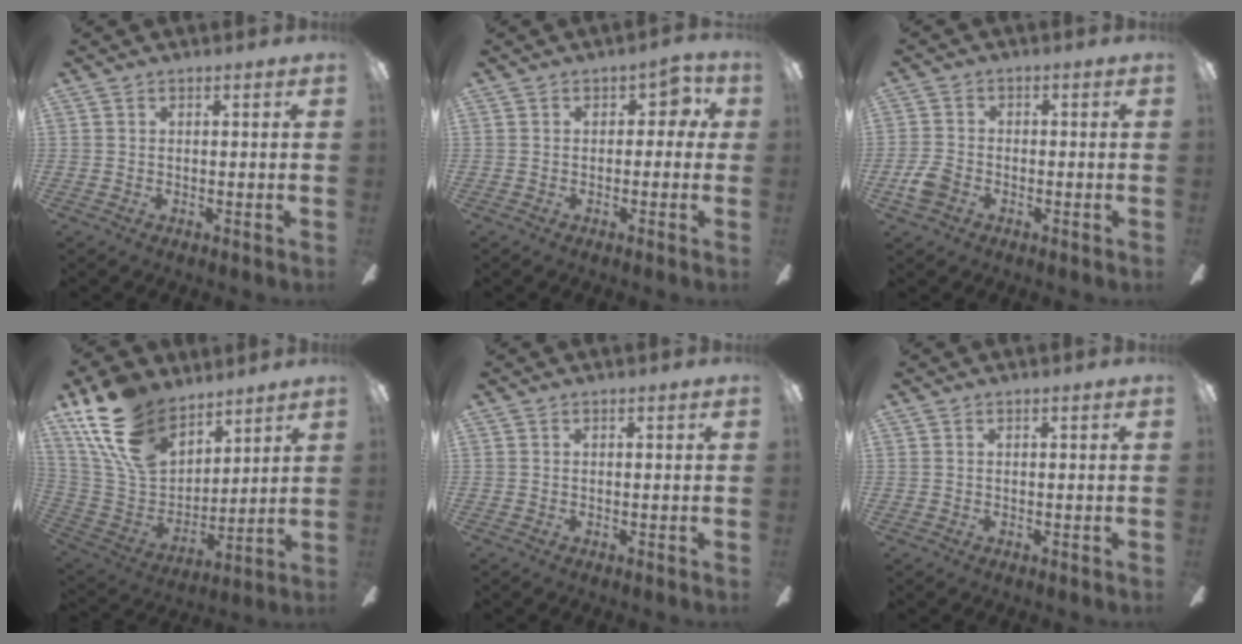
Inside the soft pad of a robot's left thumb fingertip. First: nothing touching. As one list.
[{"total": 3.9, "force": [0.5, 2.7, 2.7], "torque": [-0.038, 0.006, 0.005]}, {"total": 4.9, "force": [-2.3, 3.4, 2.7], "torque": [-0.059, 0.011, -0.044]}, {"total": 20.4, "force": [13.2, 11.4, 10.5], "torque": [-0.235, -0.060, 0.247]}, {"total": 0.0}, {"total": 0.0}]